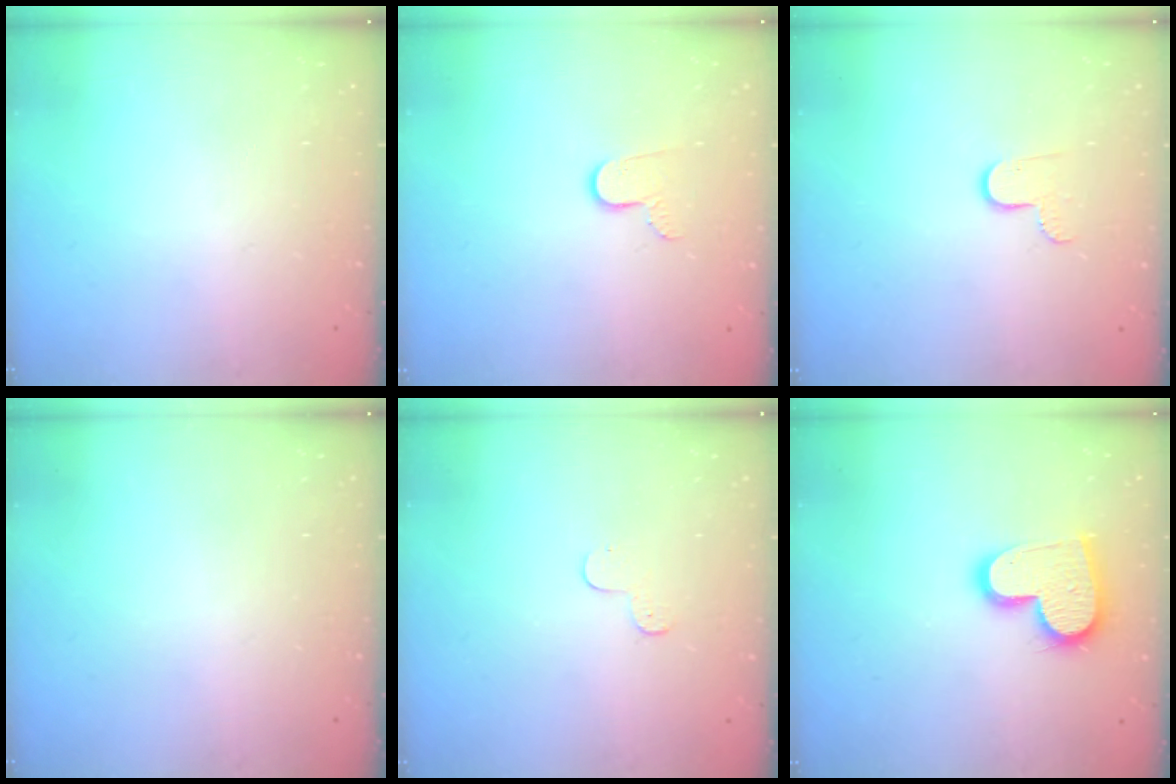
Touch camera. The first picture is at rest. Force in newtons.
{"total": 6.6, "press": 6.6, "slide": 0.6}
{"total": 5.7, "press": 5.7, "slide": 0.5}
{"total": 0.0}
{"total": 3.9, "press": 3.9, "slide": 0.4}
{"total": 15.2, "press": 15.2, "slide": 0.9}